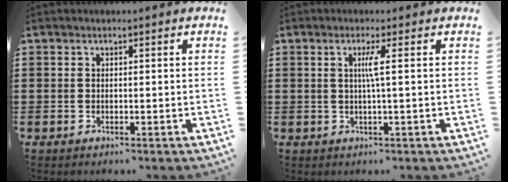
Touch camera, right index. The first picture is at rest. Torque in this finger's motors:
{"motor_torque": [0.40, -0.22, 0.03, 0.06]}